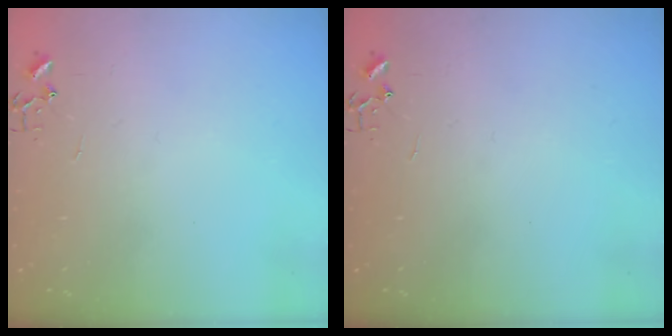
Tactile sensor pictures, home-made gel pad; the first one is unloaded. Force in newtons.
{"total": 0.0}